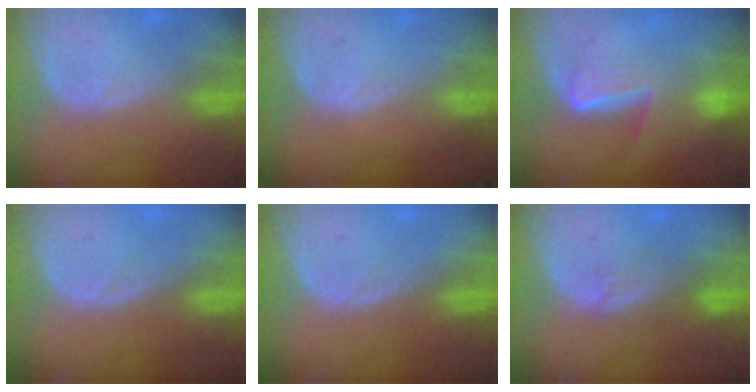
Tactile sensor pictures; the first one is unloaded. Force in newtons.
{"total": 0.0}
{"total": 6.6, "press": 5.9, "slide": 3.0}
{"total": 0.0}
{"total": 0.0}
{"total": 3.9, "press": 3.1, "slide": 2.3}